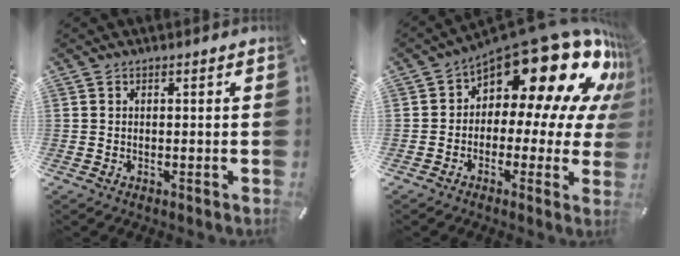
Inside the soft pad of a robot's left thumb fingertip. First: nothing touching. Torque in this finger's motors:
{"motor_torque": [2.04, 2.97, 1.56, -1.21, 0.17]}